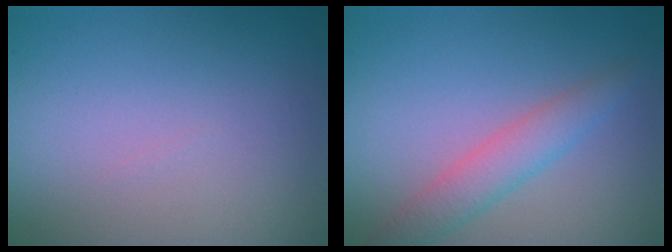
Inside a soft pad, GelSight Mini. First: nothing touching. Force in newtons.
{"total": 3.0, "press": 3.0, "slide": 0.1}